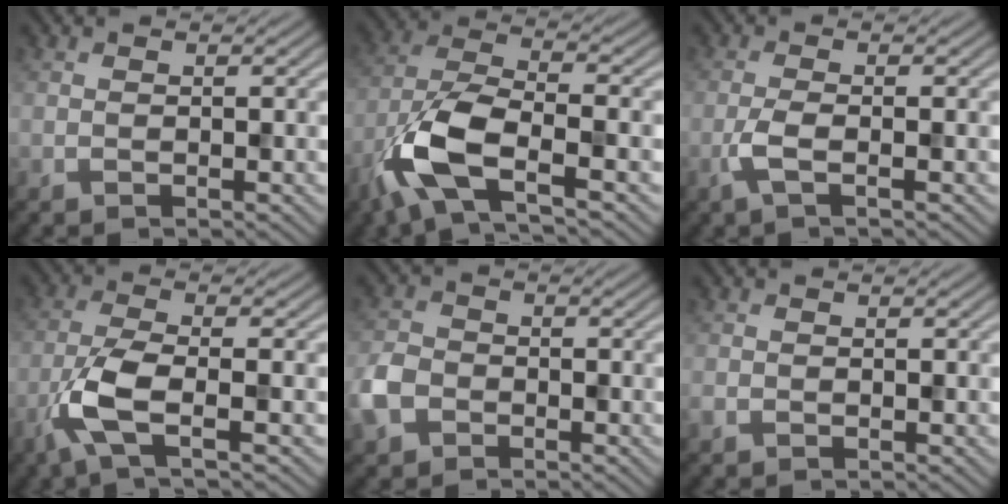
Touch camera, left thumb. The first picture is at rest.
{"total": 9.9, "force": [-4.8, 3.7, 7.9], "torque": [-0.173, -0.004, -0.108]}
{"total": 2.8, "force": [-1.1, 0.6, 2.5], "torque": [-0.057, 0.003, -0.030]}
{"total": 6.5, "force": [-2.7, 1.7, 5.6], "torque": [-0.126, 0.000, -0.067]}
{"total": 4.6, "force": [-2.2, 3.5, 2.1], "torque": [-0.059, -0.003, -0.056]}
{"total": 0.8, "force": [-0.4, 0.6, 0.3], "torque": [-0.009, -0.003, -0.009]}